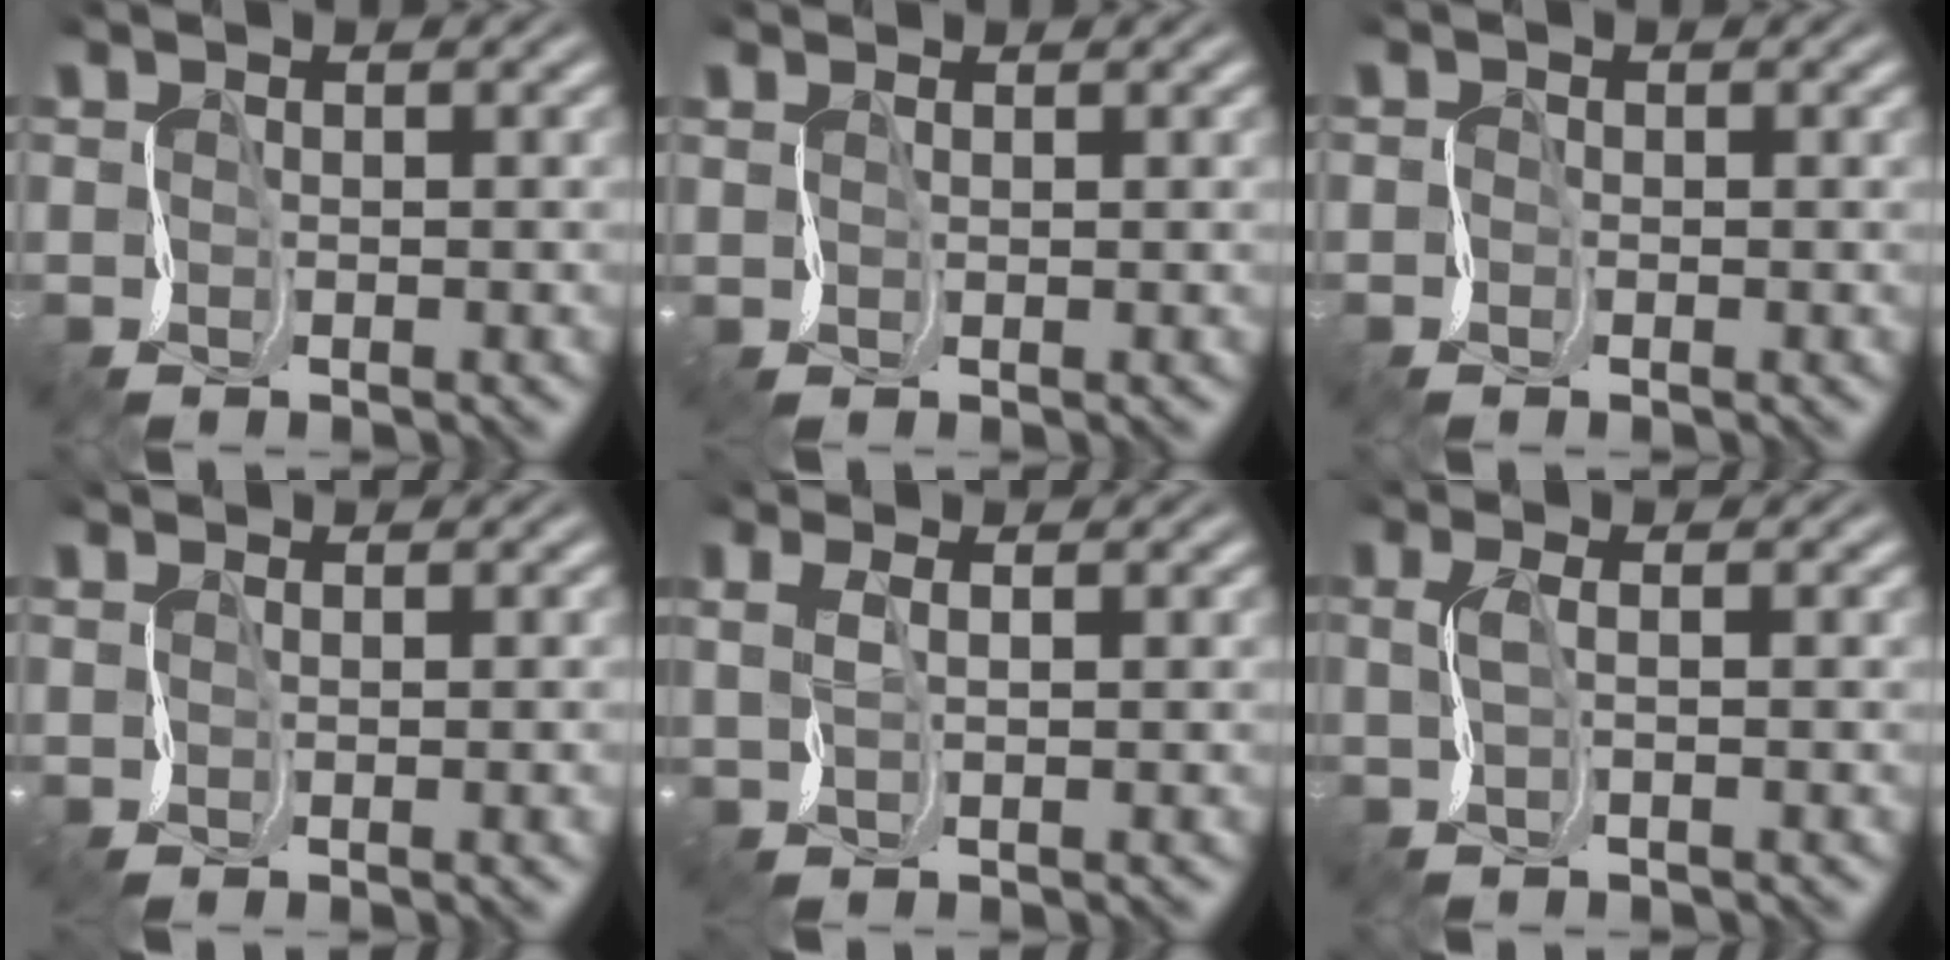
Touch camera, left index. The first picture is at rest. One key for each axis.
{"total": 0.8, "fx": 0.7, "fy": 0.1, "fz": 0.2, "tx": -0.003, "ty": 0.001, "tz": 0.015}
{"total": 0.7, "fx": -0.4, "fy": -0.1, "fz": -0.6, "tx": 0.007, "ty": 0.003, "tz": -0.006}
{"total": 2.3, "fx": 0.3, "fy": 1.0, "fz": 2.0, "tx": -0.013, "ty": 0.004, "tz": 0.009}
{"total": 1.8, "fx": 1.3, "fy": 0.4, "fz": 1.1, "tx": -0.030, "ty": 0.012, "tz": 0.025}
{"total": 1.1, "fx": 0.7, "fy": 0.0, "fz": 0.8, "tx": -0.023, "ty": 0.005, "tz": 0.012}